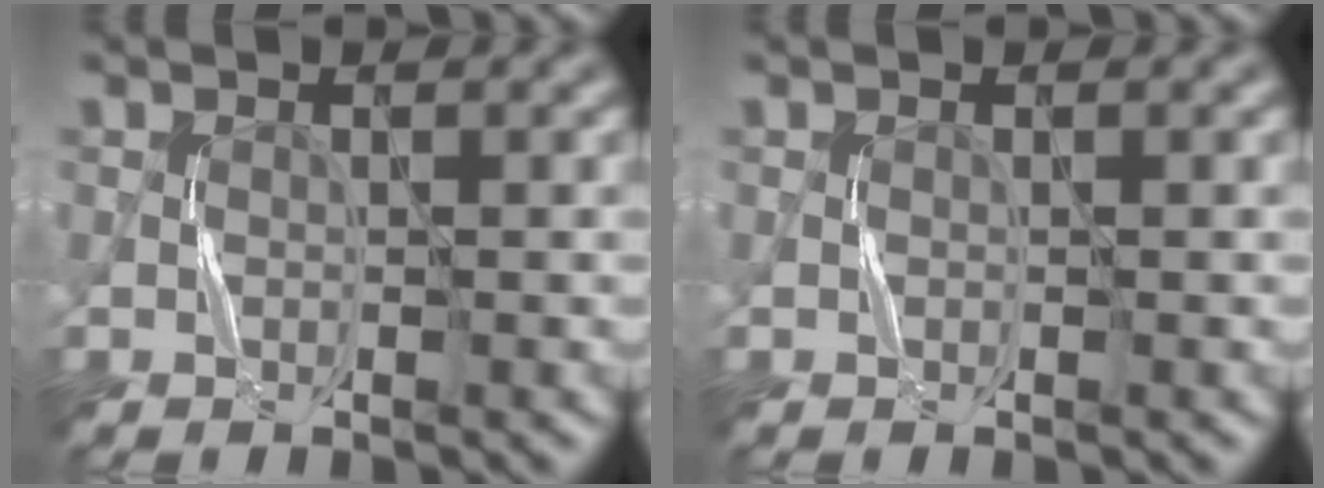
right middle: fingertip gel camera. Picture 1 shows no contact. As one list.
[{"total": 0.0}]